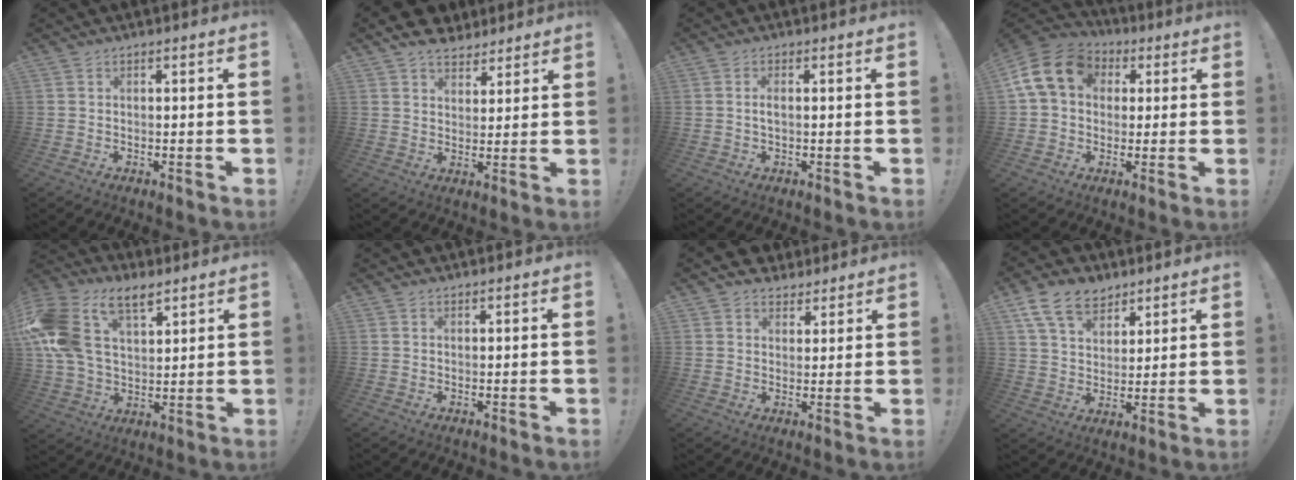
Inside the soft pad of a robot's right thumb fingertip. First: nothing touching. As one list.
[{"total": 7.5, "force": [5.8, 4.3, 2.1], "torque": [-0.034, -0.032, 0.111]}, {"total": 1.9, "force": [-0.1, 0.6, 1.8], "torque": [-0.034, 0.004, -0.002]}, {"total": 15.0, "force": [4.1, 11.5, 8.6], "torque": [-0.134, 0.002, 0.081]}, {"total": 18.5, "force": [9.2, 11.5, 11.1], "torque": [-0.223, -0.041, 0.173]}, {"total": 0.7, "force": [0.7, 0.1, -0.1], "torque": [0.005, -0.003, 0.013]}, {"total": 4.9, "force": [3.6, 3.3, 0.5], "torque": [-0.007, -0.022, 0.069]}, {"total": 12.7, "force": [8.3, 8.0, 5.3], "torque": [-0.096, -0.041, 0.161]}]